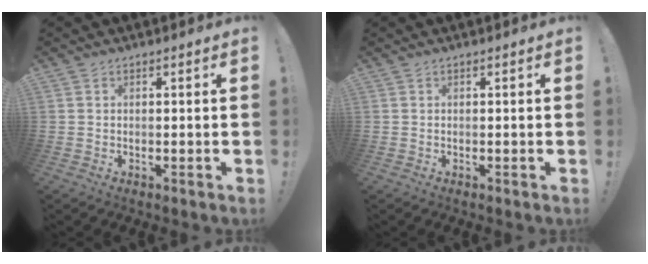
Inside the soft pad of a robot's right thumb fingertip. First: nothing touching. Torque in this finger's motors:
{"motor_torque": [-0.05, 0.04, -0.07, 0.07, 0.04]}